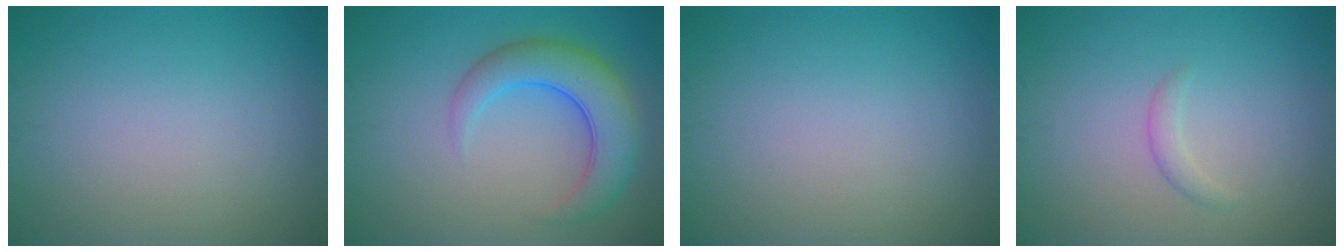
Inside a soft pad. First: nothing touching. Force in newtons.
{"total": 5.8, "press": 5.8, "slide": 0.2}
{"total": 0.0}
{"total": 1.1, "press": 1.1, "slide": 0.1}